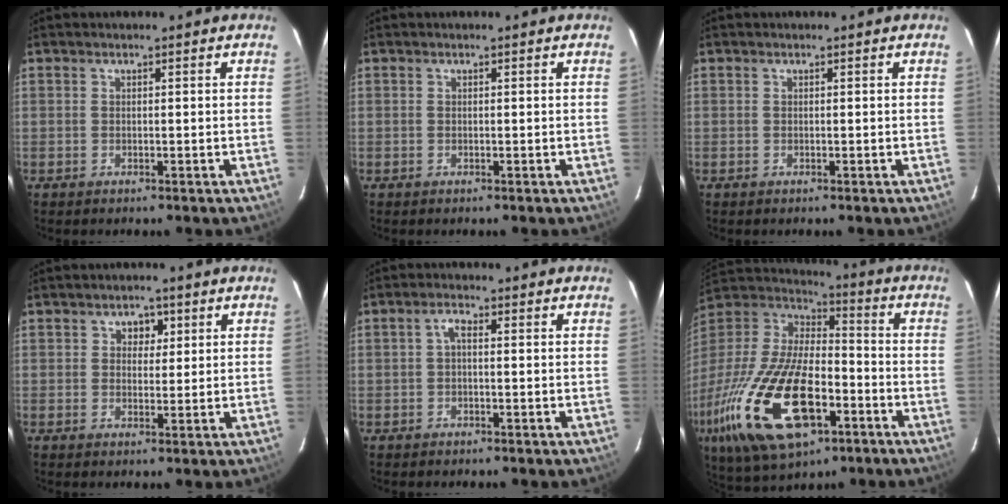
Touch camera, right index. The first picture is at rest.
{"total": 0.0}
{"total": 0.0}
{"total": 2.8, "force": [1.0, 2.4, 0.9], "torque": [-0.005, 0.008, 0.016]}
{"total": 1.6, "force": [-0.3, 0.7, 1.5], "torque": [-0.031, 0.008, -0.006]}
{"total": 31.4, "force": [-12.8, 15.0, 24.5], "torque": [-0.520, -0.055, -0.218]}